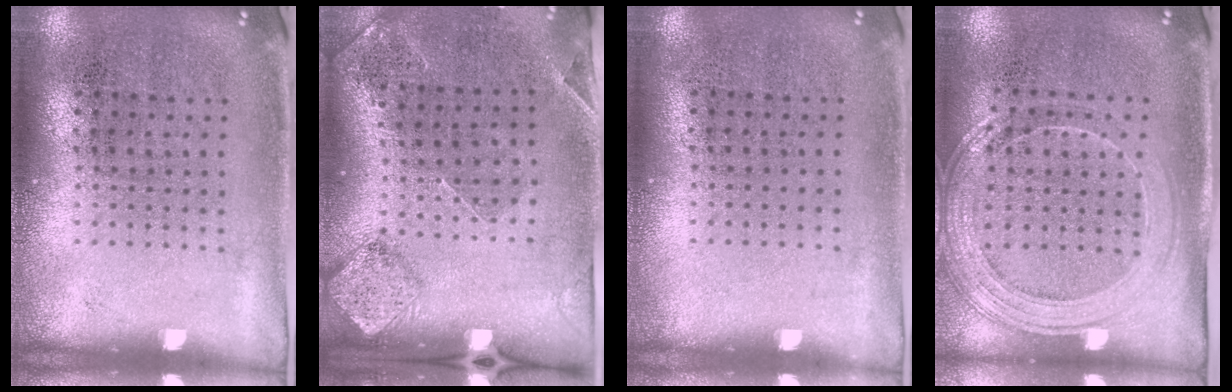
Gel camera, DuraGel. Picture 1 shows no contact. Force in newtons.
{"total": 1.5, "press": 1.3, "slide": 0.8}
{"total": 0.0}
{"total": 1.6, "press": 1.5, "slide": 0.4}